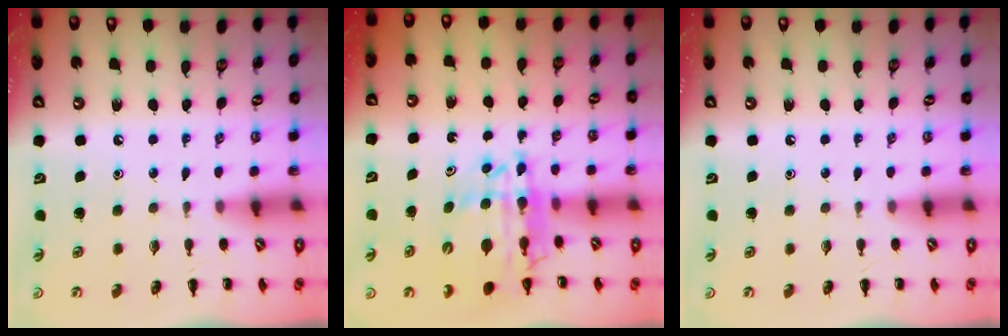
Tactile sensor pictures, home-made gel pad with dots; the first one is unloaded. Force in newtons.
{"total": 14.2, "press": 13.7, "slide": 3.8}
{"total": 0.0}